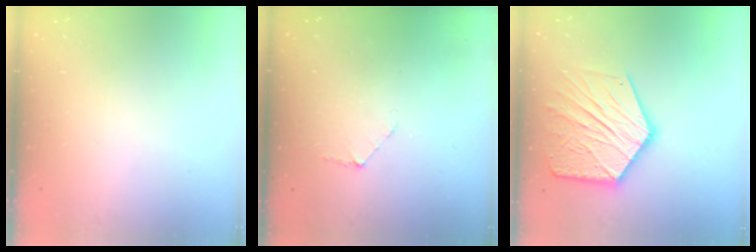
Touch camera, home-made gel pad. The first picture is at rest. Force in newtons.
{"total": 3.9, "press": 3.9, "slide": 0.3}
{"total": 21.6, "press": 21.6, "slide": 1.6}